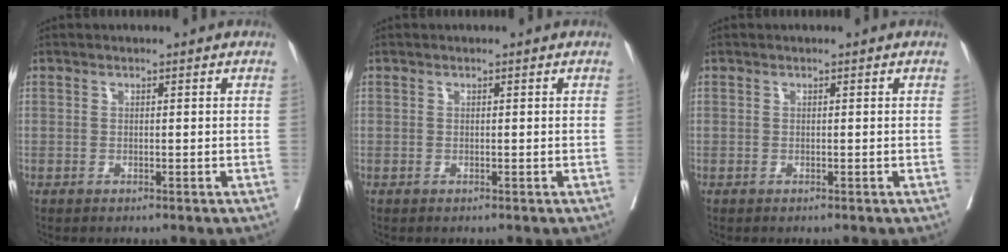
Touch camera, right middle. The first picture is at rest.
{"total": 0.0}
{"total": 0.0}